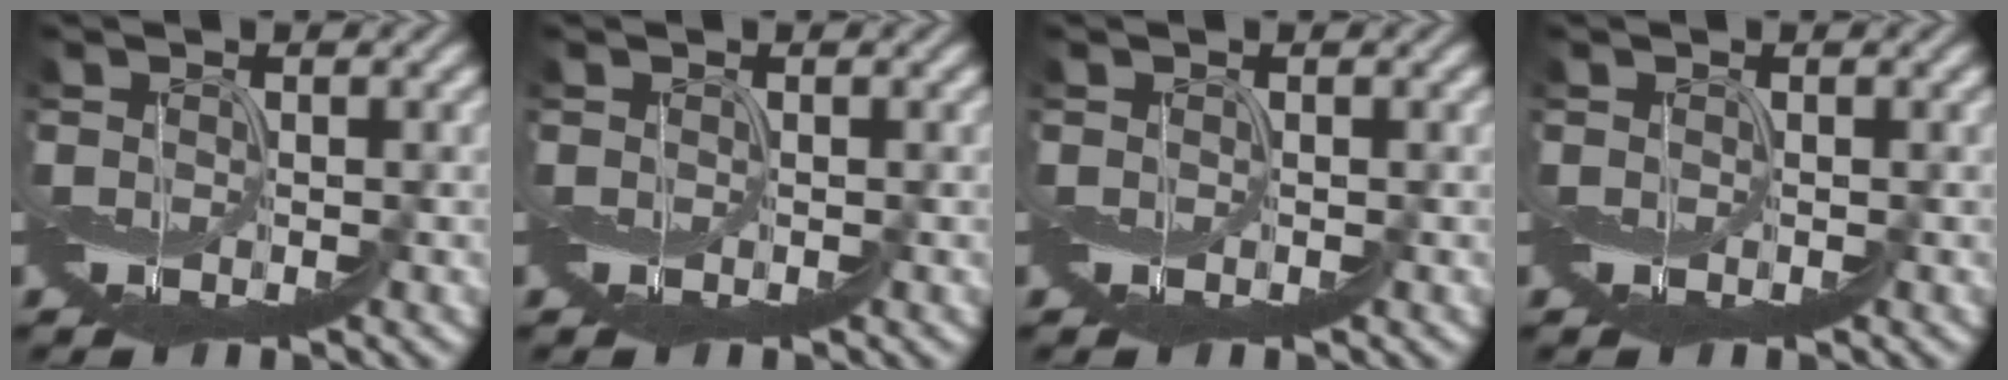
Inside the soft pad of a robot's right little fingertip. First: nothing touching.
{"total": 0.0}
{"total": 0.0}
{"total": 0.0}